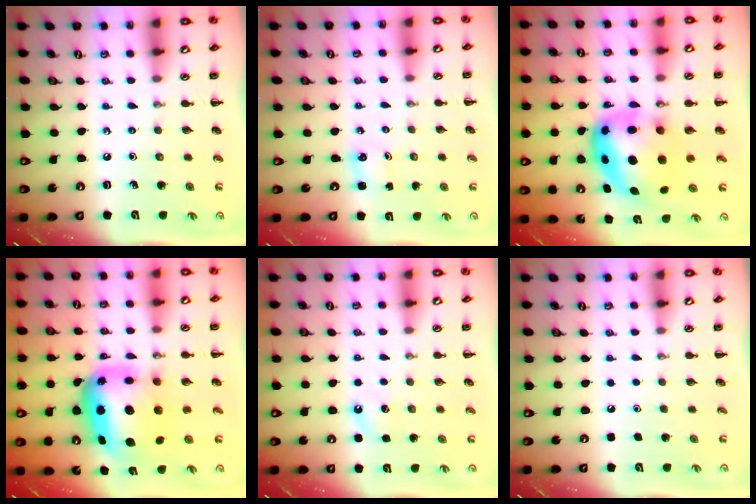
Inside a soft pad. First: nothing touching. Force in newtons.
{"total": 1.2, "press": 1.2, "slide": 0.2}
{"total": 10.7, "press": 10.4, "slide": 2.5}
{"total": 11.2, "press": 10.7, "slide": 3.2}
{"total": 3.7, "press": 3.5, "slide": 1.3}
{"total": 1.7, "press": 1.7, "slide": 0.1}